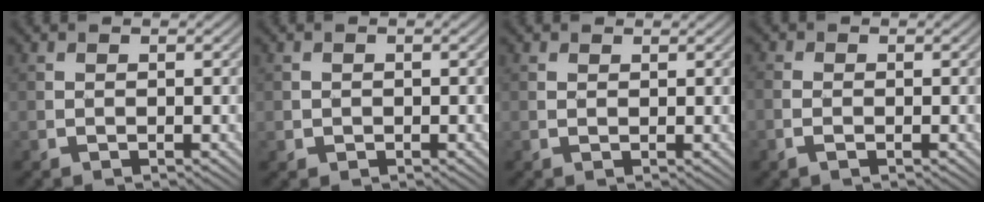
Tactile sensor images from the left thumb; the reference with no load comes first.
{"total": 1.1, "force": [-0.1, 1.1, 0.1], "torque": [0.001, -0.008, -0.004]}
{"total": 0.7, "force": [0.6, 0.3, 0.1], "torque": [0.001, -0.001, 0.012]}
{"total": 1.8, "force": [-0.8, 1.0, 1.2], "torque": [-0.030, -0.002, -0.019]}